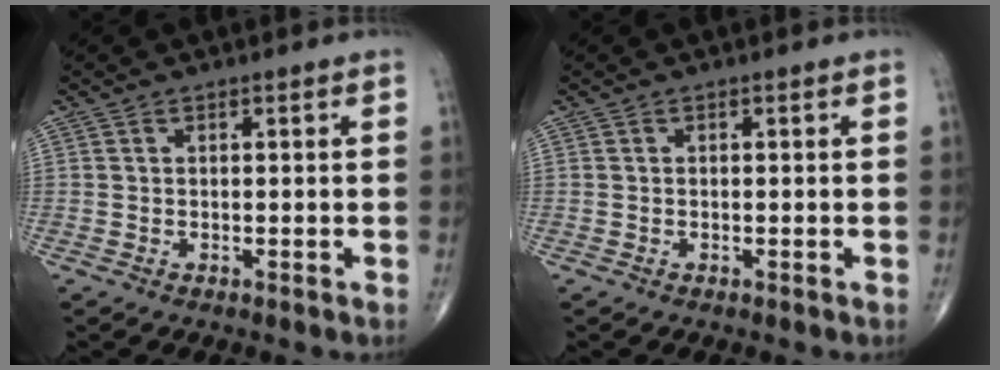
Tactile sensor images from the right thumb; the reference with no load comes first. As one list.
[{"total": 0.0}]